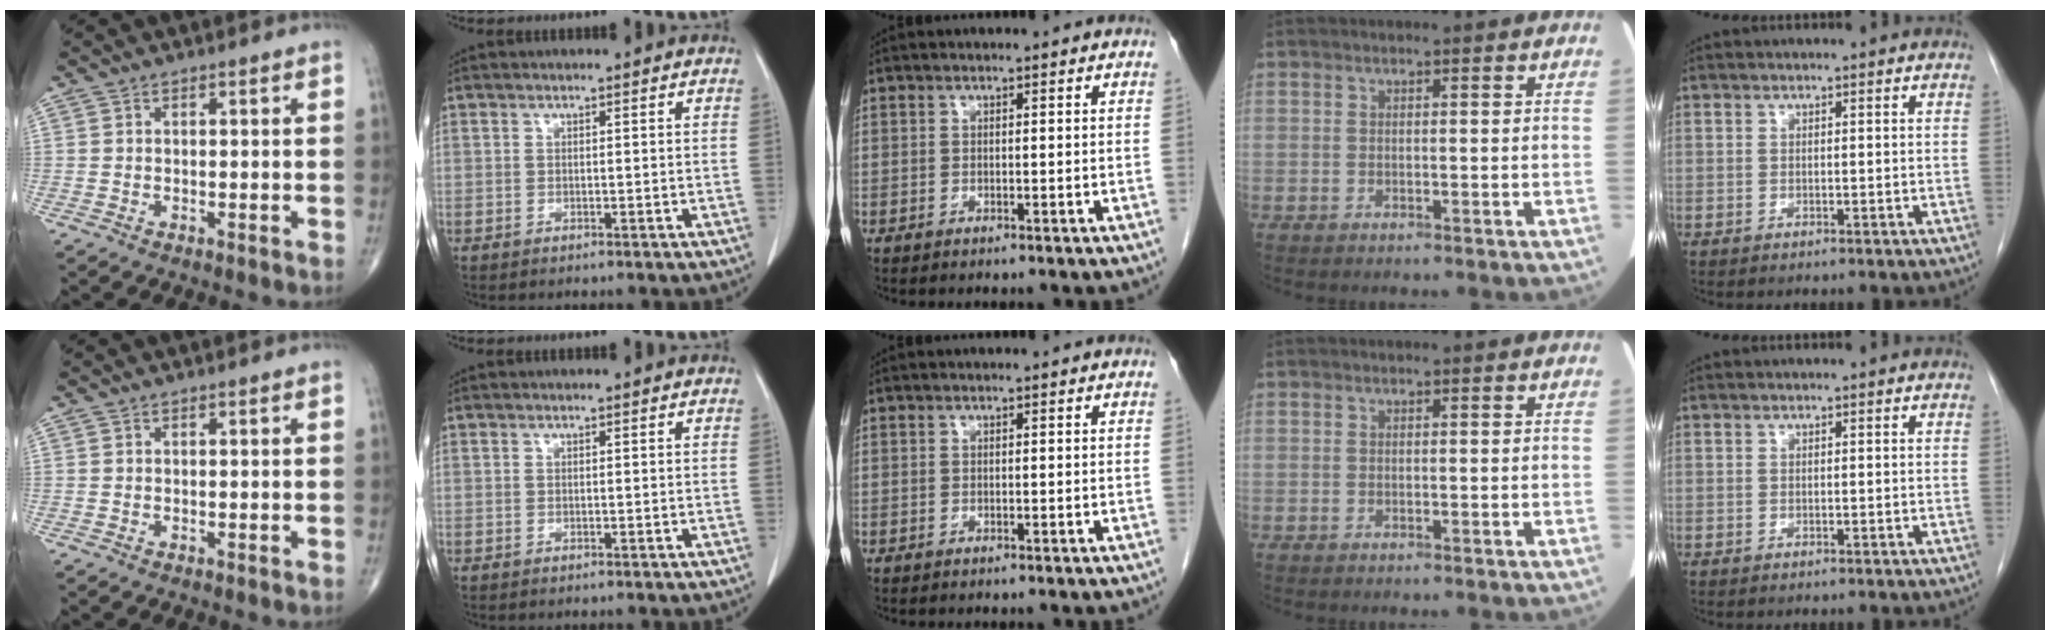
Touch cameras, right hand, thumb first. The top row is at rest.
{}